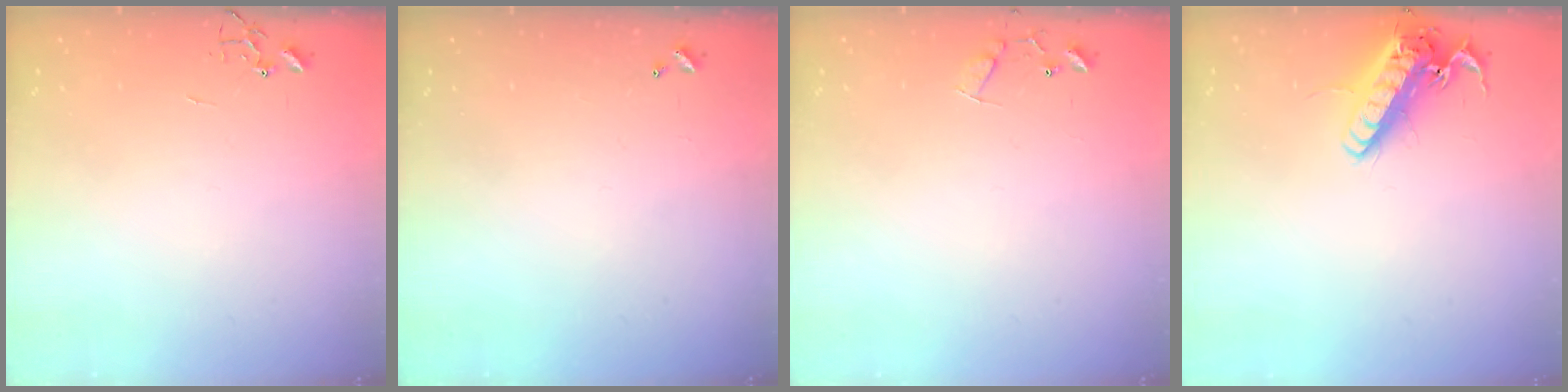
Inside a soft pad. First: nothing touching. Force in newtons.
{"total": 0.0}
{"total": 8.1, "press": 8.1, "slide": 0.5}
{"total": 16.4, "press": 16.1, "slide": 3.2}